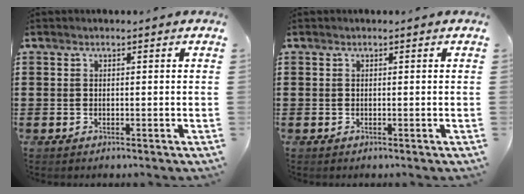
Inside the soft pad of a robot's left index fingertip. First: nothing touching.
{"total": 0.0}